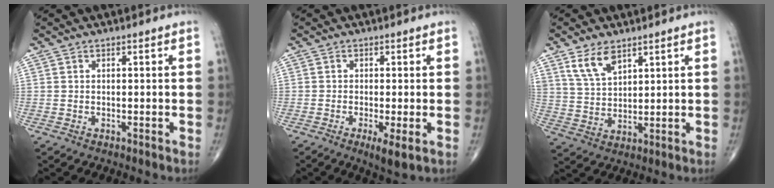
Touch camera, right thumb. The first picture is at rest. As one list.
[{"total": 4.2, "force": [-1.4, 0.8, 3.9], "torque": [-0.071, -0.013, -0.026]}, {"total": 6.7, "force": [4.3, 3.2, 3.9], "torque": [-0.066, -0.021, 0.092]}]